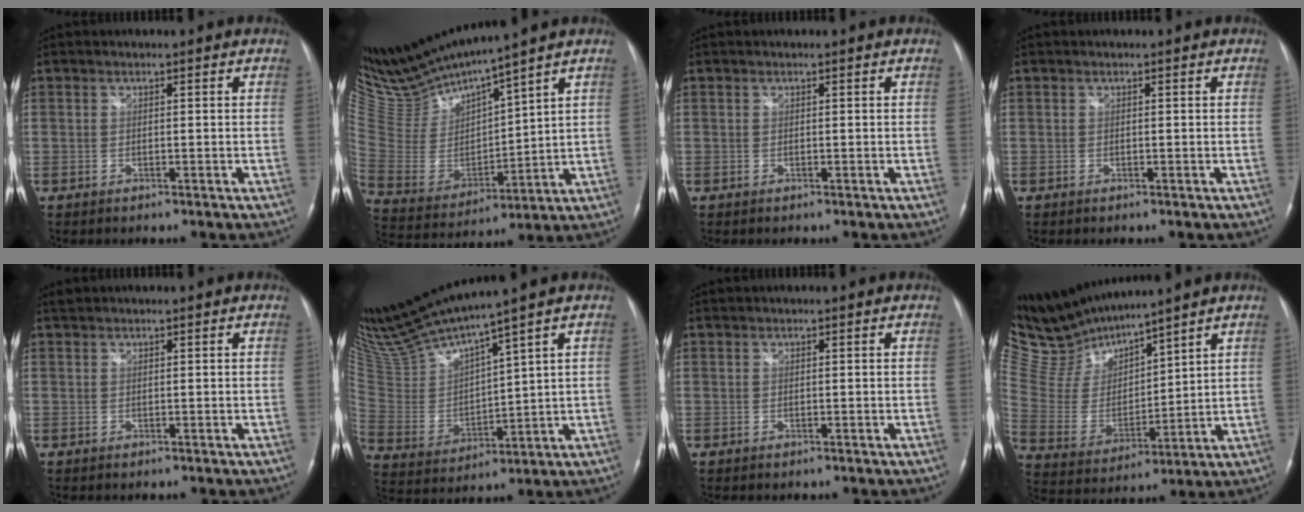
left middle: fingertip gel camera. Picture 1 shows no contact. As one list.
[{"total": 13.2, "force": [12.6, -0.6, 4.0], "torque": [-0.096, -0.016, 0.265]}, {"total": 0.0}, {"total": 0.0}, {"total": 0.8, "force": [0.8, 0.2, 0.0], "torque": [-0.009, 0.012, 0.018]}, {"total": 16.7, "force": [14.8, -0.4, 7.7], "torque": [-0.158, -0.022, 0.300]}, {"total": 0.0}, {"total": 11.7, "force": [11.5, 0.8, 1.9], "torque": [-0.068, 0.002, 0.249]}]